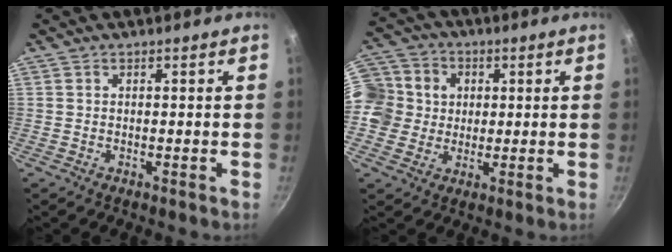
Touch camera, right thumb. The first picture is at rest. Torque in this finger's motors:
{"motor_torque": [0.16, 0.24, 0.04, -0.02, 0.12]}